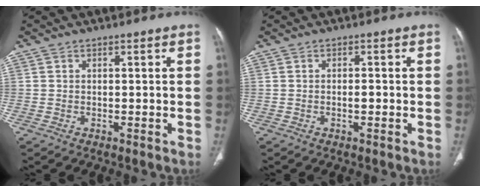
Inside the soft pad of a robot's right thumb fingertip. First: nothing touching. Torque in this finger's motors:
{"motor_torque": [-0.25, 0.02, -0.39, 0.29, -0.01]}